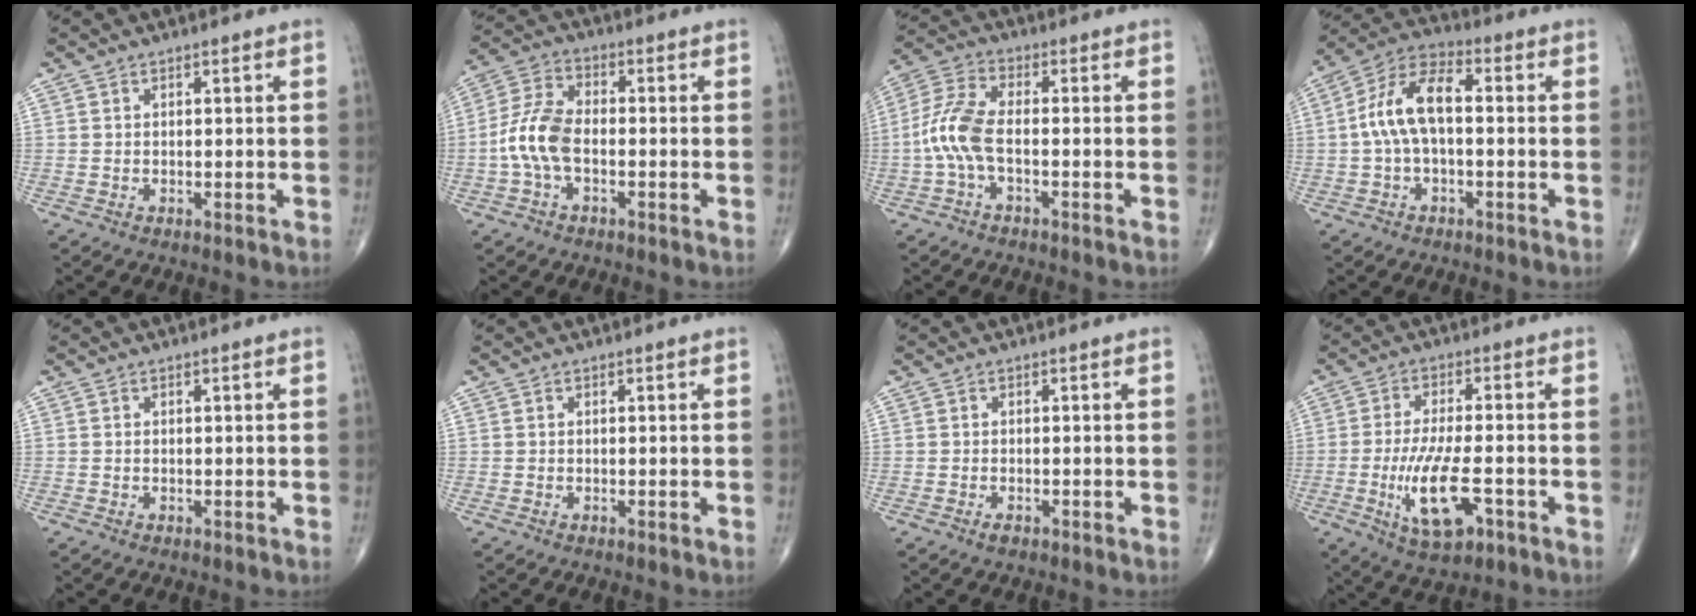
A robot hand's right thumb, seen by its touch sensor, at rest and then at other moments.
{"total": 8.5, "force": [-1.9, 4.7, 6.9], "torque": [-0.151, 0.028, -0.044]}
{"total": 7.8, "force": [-1.7, 3.1, 7.0], "torque": [-0.170, 0.023, -0.042]}
{"total": 10.9, "force": [0.0, 5.4, 9.5], "torque": [-0.189, 0.039, -0.008]}
{"total": 0.0}
{"total": 0.0}
{"total": 1.1, "force": [-0.7, 0.5, 0.7], "torque": [-0.014, 0.000, -0.013]}
{"total": 11.2, "force": [-3.7, 3.8, 9.9], "torque": [-0.188, 0.001, -0.060]}